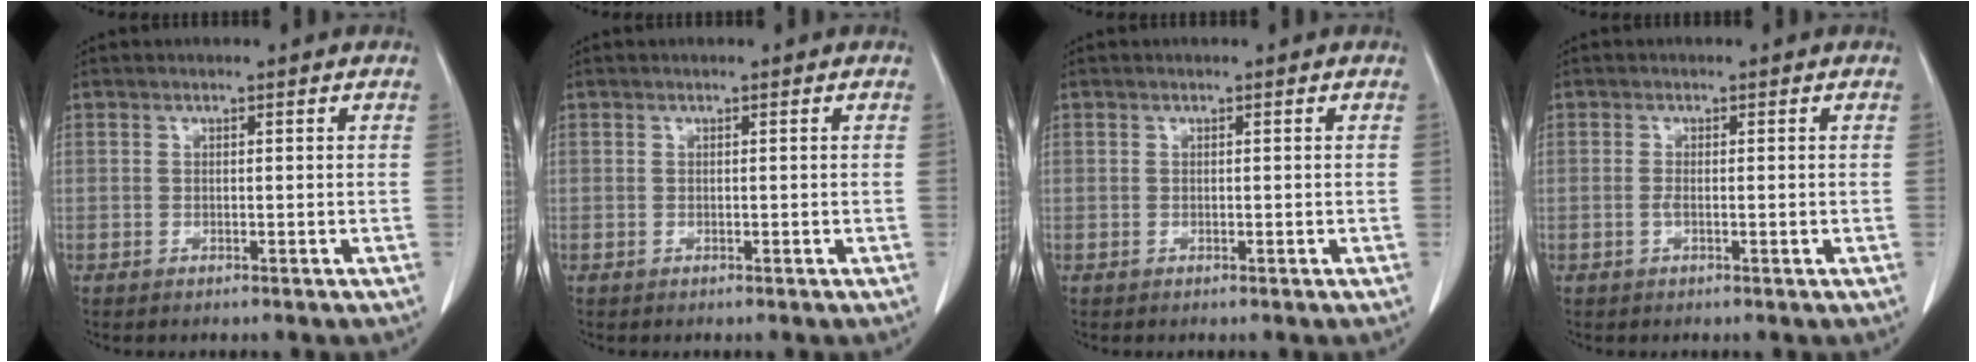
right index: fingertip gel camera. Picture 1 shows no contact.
{"total": 0.0}
{"total": 0.0}
{"total": 1.2, "force": [-0.2, 0.3, 1.2], "torque": [-0.023, -0.001, -0.005]}